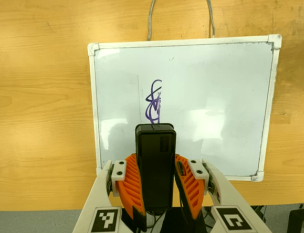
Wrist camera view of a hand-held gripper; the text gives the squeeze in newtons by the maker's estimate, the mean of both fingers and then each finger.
{"total": 6.9, "left": 6.1, "right": 7.7}